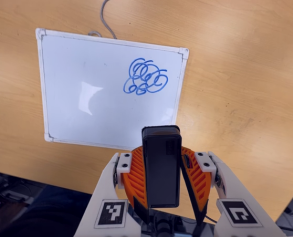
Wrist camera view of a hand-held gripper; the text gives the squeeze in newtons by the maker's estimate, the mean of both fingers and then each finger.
{"total": 6.1, "left": 5.5, "right": 6.7}